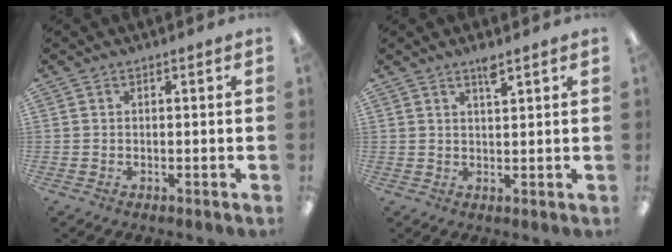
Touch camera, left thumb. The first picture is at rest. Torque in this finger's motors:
{"motor_torque": [0.39, -0.13, 0.13, -0.08, 0.00]}